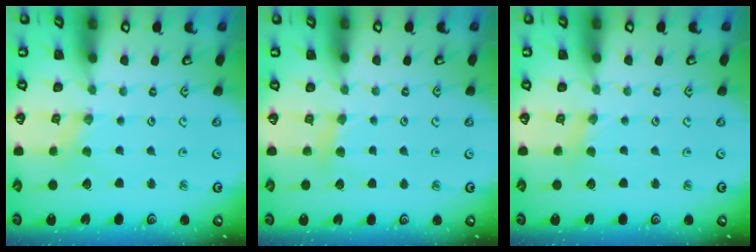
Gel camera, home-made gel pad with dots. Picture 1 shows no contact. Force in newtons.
{"total": 3.9, "press": 3.9, "slide": 0.4}
{"total": 1.7, "press": 1.7, "slide": 0.4}